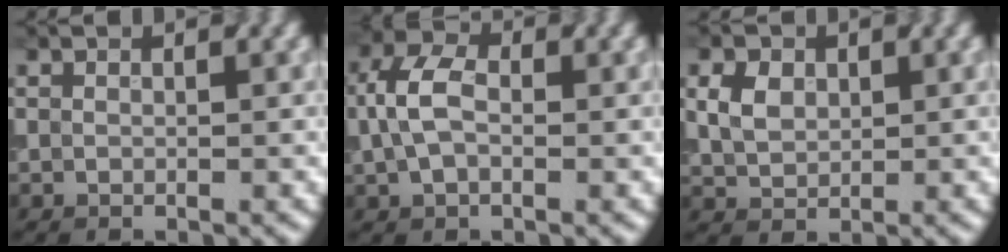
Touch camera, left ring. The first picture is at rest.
{"total": 4.4, "force": [0.0, 2.7, 3.5], "torque": [-0.082, 0.014, 0.000]}
{"total": 2.6, "force": [0.7, 2.0, 1.6], "torque": [-0.040, 0.006, 0.017]}